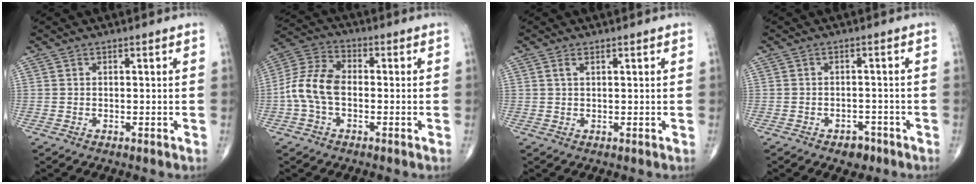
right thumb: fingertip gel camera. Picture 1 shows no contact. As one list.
[{"total": 9.4, "force": [-1.5, 5.8, 7.3], "torque": [-0.151, 0.030, -0.039]}, {"total": 1.3, "force": [0.7, 0.5, 0.9], "torque": [-0.023, 0.005, 0.014]}, {"total": 3.3, "force": [-2.1, 2.1, 1.4], "torque": [-0.009, 0.015, -0.025]}]